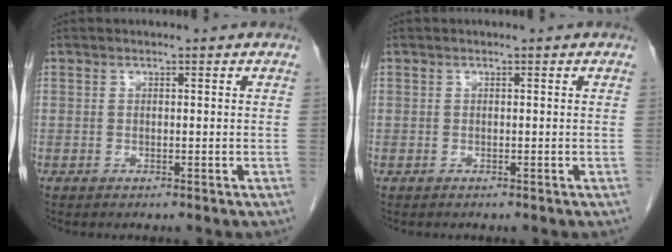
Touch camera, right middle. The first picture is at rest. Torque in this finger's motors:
{"motor_torque": [-1.26, 0.05, -0.41, -0.07]}